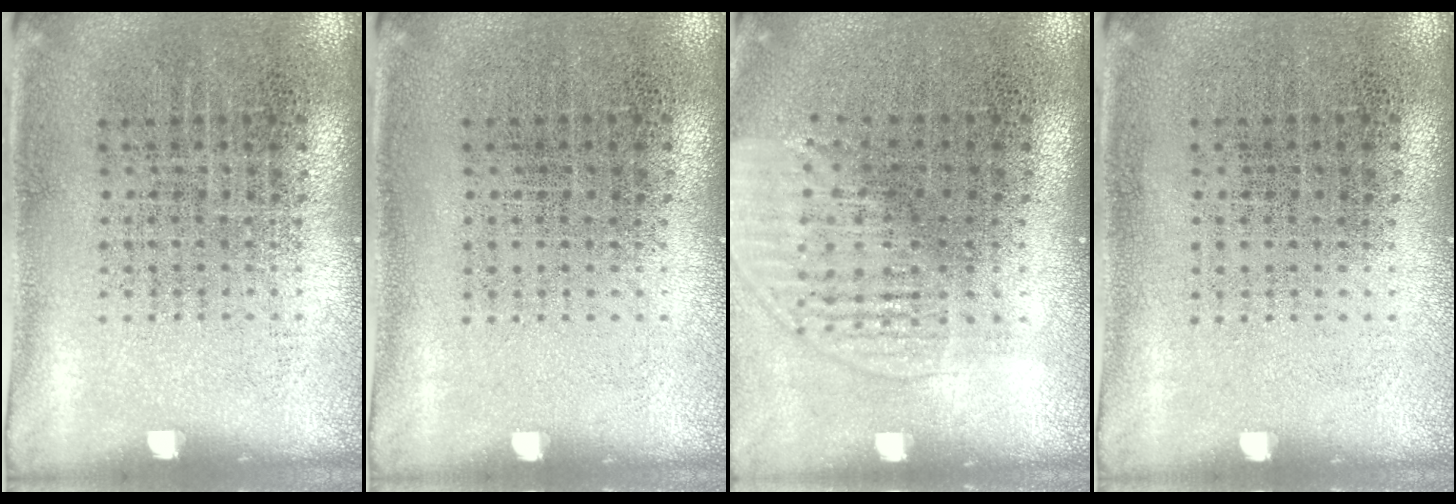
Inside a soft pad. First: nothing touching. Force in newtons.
{"total": 0.0}
{"total": 1.4, "press": 1.2, "slide": 0.6}
{"total": 0.0}